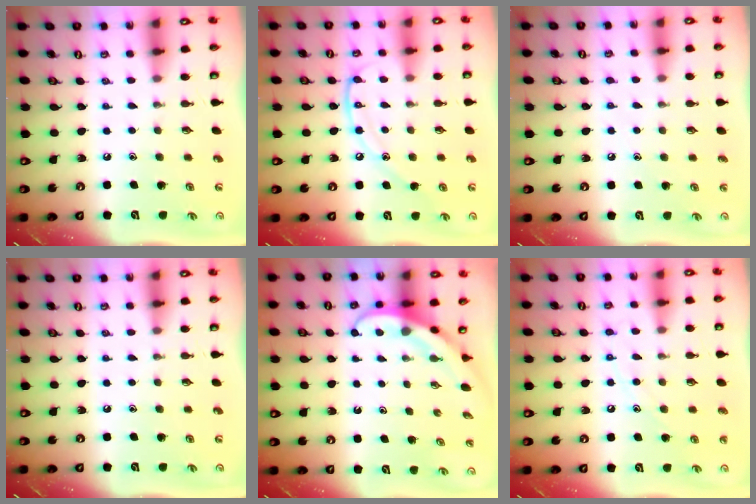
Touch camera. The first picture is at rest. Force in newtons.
{"total": 12.1, "press": 12.0, "slide": 1.2}
{"total": 3.5, "press": 3.5, "slide": 0.4}
{"total": 0.0}
{"total": 4.0, "press": 4.0, "slide": 0.3}
{"total": 7.9, "press": 7.9, "slide": 0.7}